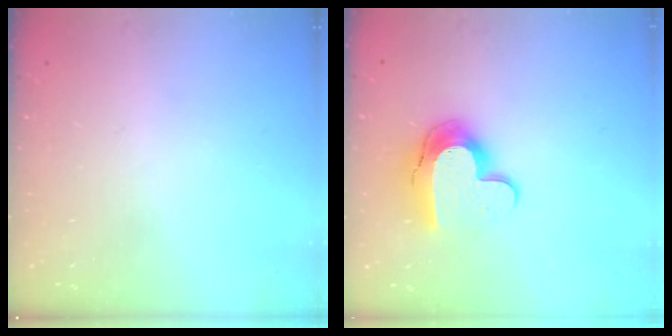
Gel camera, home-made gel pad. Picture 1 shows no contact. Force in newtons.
{"total": 11.9, "press": 11.9, "slide": 0.6}